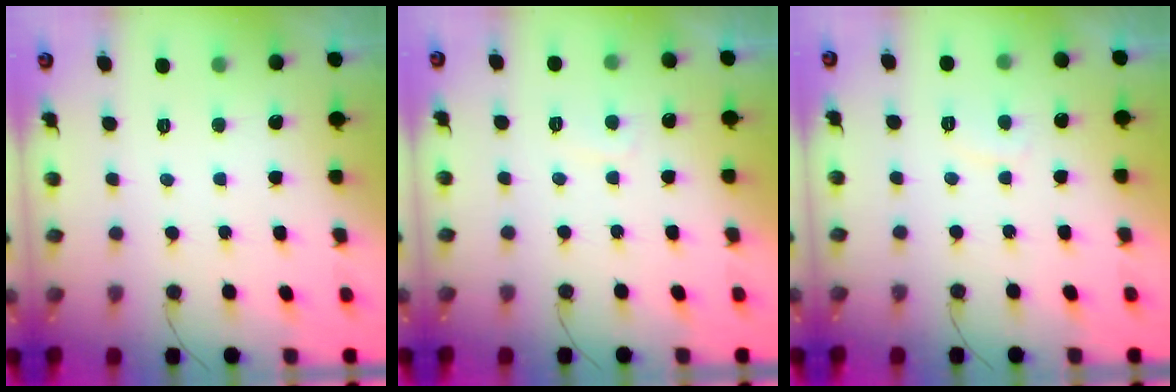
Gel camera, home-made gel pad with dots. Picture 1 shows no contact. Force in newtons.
{"total": 2.0, "press": 1.9, "slide": 0.6}
{"total": 2.6, "press": 2.5, "slide": 0.7}